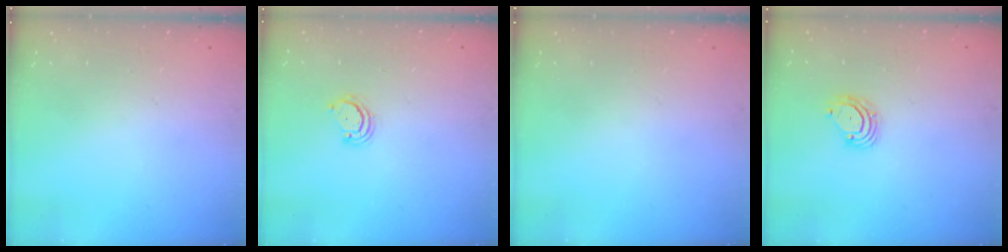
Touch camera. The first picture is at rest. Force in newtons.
{"total": 3.5, "press": 3.5, "slide": 0.3}
{"total": 0.0}
{"total": 3.9, "press": 3.9, "slide": 0.3}